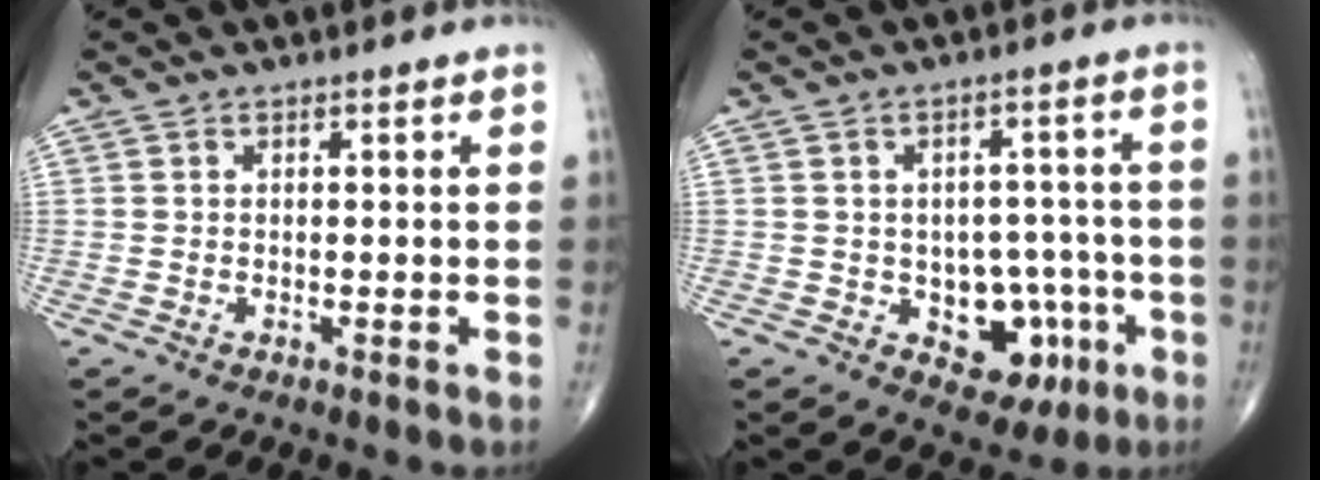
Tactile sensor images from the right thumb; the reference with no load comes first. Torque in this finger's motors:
{"motor_torque": [3.12, 1.89, 0.96, -1.15, 0.14]}